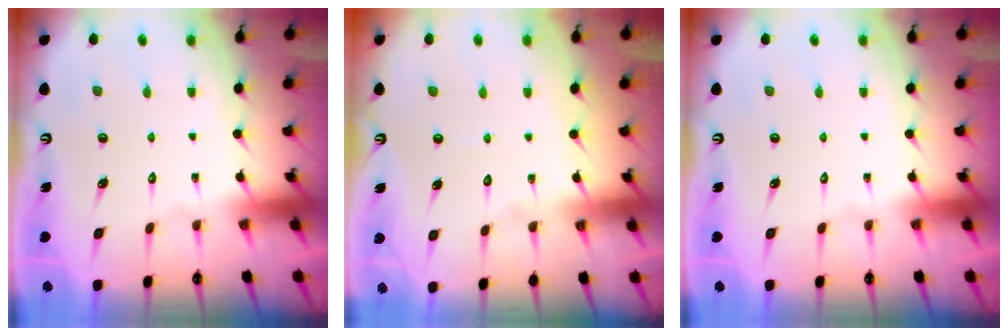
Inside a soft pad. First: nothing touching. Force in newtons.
{"total": 2.7, "press": 2.7, "slide": 0.2}
{"total": 0.0}